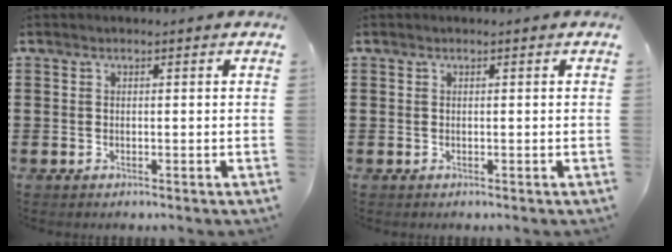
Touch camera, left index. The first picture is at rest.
{"total": 0.0}